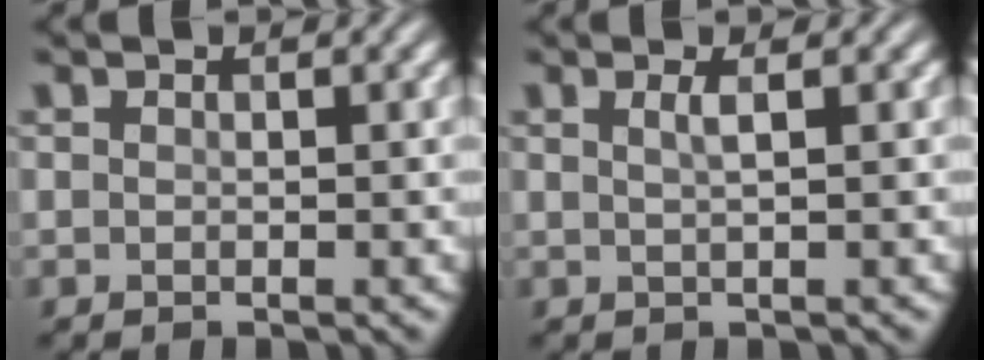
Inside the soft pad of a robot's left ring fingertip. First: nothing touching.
{"total": 1.5, "force": [0.5, 0.5, 1.3], "torque": [-0.018, 0.003, 0.005]}